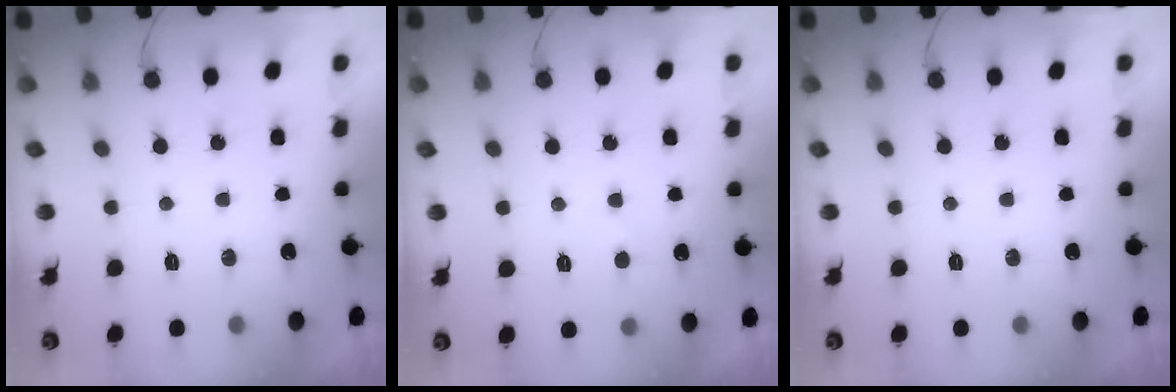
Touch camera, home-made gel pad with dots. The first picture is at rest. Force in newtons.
{"total": 2.3, "press": 2.3, "slide": 0.3}
{"total": 0.0}